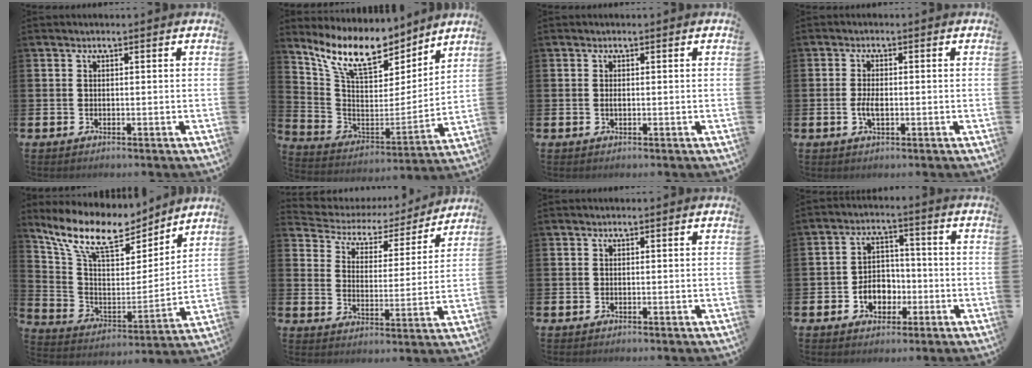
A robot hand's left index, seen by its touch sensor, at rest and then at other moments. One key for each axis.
{"total": 12.6, "fx": 10.4, "fy": 4.5, "fz": 5.5, "tx": -0.143, "ty": -0.058, "tz": 0.187}
{"total": 0.5, "fx": -0.2, "fy": 0.2, "fz": 0.4, "tx": -0.015, "ty": 0.002, "tz": -0.003}
{"total": 2.5, "fx": -0.6, "fy": 1.1, "fz": 2.2, "tx": -0.039, "ty": -0.001, "tz": -0.010}
{"total": 11.7, "fx": 9.7, "fy": 4.2, "fz": 5.0, "tx": -0.142, "ty": -0.053, "tz": 0.169}
{"total": 4.2, "fx": 3.6, "fy": 2.1, "fz": 0.6, "tx": -0.043, "ty": -0.030, "tz": 0.053}
{"total": 0.0}
{"total": 4.8, "fx": -1.8, "fy": 3.9, "fz": 2.2, "tx": -0.030, "ty": 0.002, "tz": -0.041}